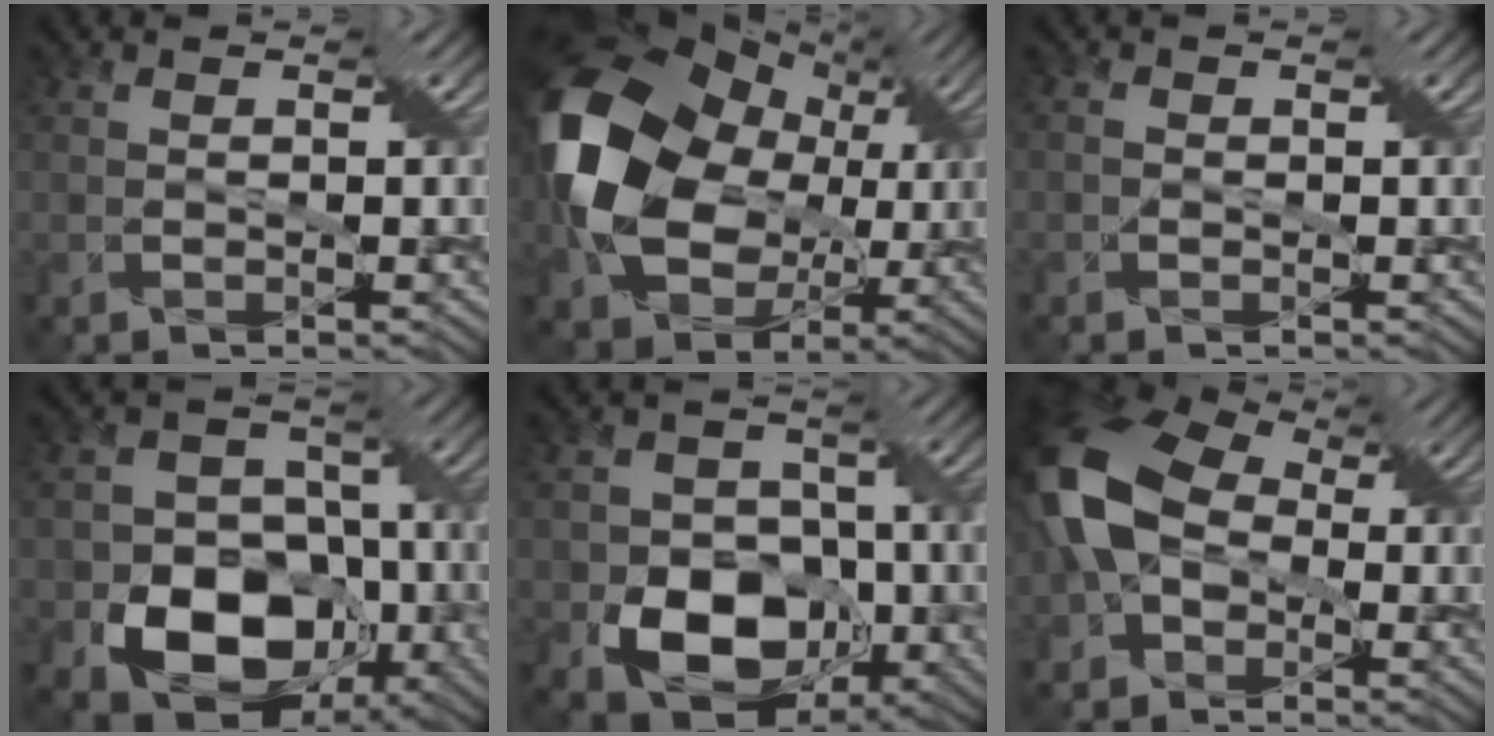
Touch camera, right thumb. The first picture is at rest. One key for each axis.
{"total": 19.0, "fx": 1.3, "fy": 14.4, "fz": 12.3, "tx": -0.311, "ty": -0.028, "tz": 0.048}
{"total": 1.1, "fx": -0.2, "fy": 1.1, "fz": 0.3, "tx": 0.004, "ty": 0.005, "tz": -0.013}
{"total": 13.8, "fx": -5.1, "fy": 10.0, "fz": 7.9, "tx": -0.135, "ty": -0.039, "tz": -0.091}
{"total": 12.0, "fx": -4.3, "fy": 8.6, "fz": 7.1, "tx": -0.120, "ty": -0.033, "tz": -0.080}
{"total": 12.4, "fx": -0.5, "fy": 9.1, "fz": 8.5, "tx": -0.206, "ty": -0.010, "tz": -0.021}